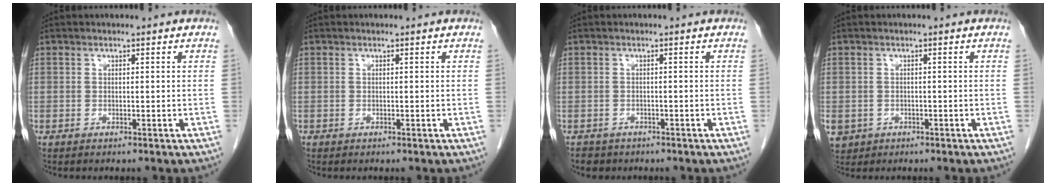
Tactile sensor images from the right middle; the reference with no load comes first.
{"total": 0.0}
{"total": 2.4, "force": [-1.8, 1.6, 0.3], "torque": [-0.011, 0.002, -0.027]}
{"total": 4.9, "force": [-2.2, 4.2, 1.3], "torque": [-0.035, -0.001, -0.030]}